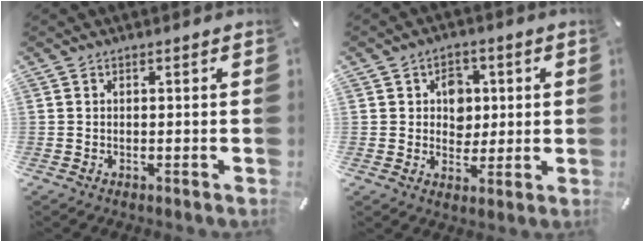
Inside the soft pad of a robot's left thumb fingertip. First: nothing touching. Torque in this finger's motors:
{"motor_torque": [0.72, 0.92, 0.42, -0.27, 0.03]}